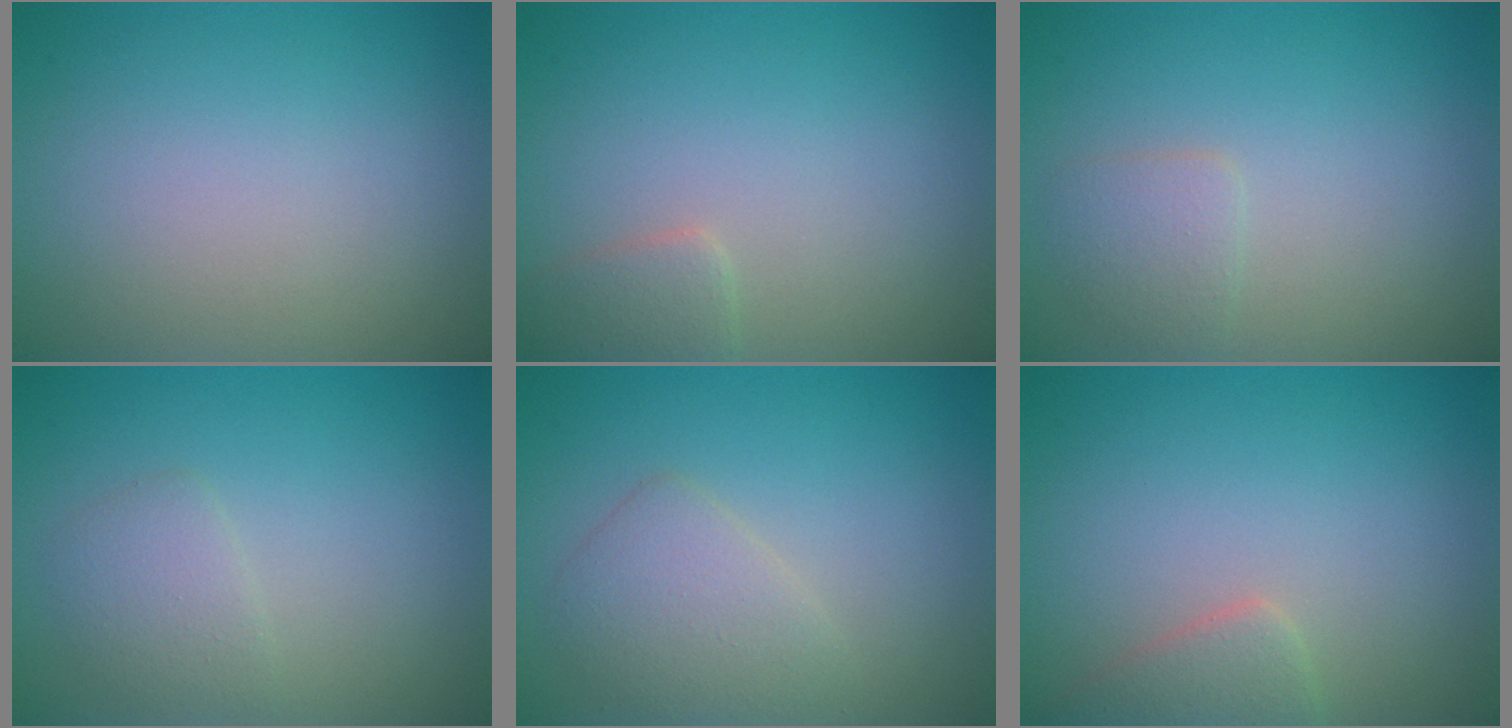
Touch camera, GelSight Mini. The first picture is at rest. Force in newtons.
{"total": 1.7, "press": 1.7, "slide": 0.1}
{"total": 1.6, "press": 1.6, "slide": 0.1}
{"total": 1.9, "press": 1.9, "slide": 0.0}
{"total": 2.8, "press": 2.8, "slide": 0.2}
{"total": 2.2, "press": 2.2, "slide": 0.2}